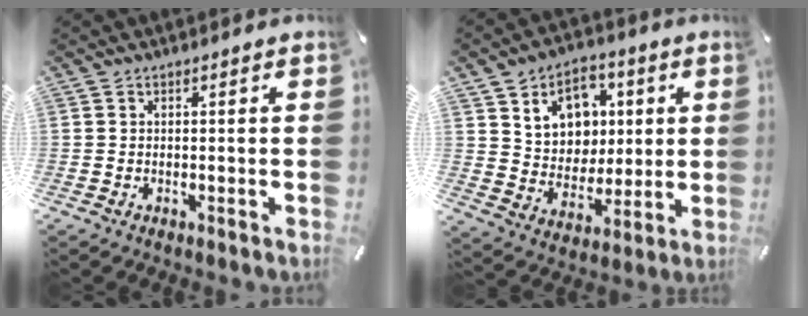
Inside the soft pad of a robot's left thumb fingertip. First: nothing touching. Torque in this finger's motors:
{"motor_torque": [0.70, 0.29, 0.34, -0.10, 0.12]}